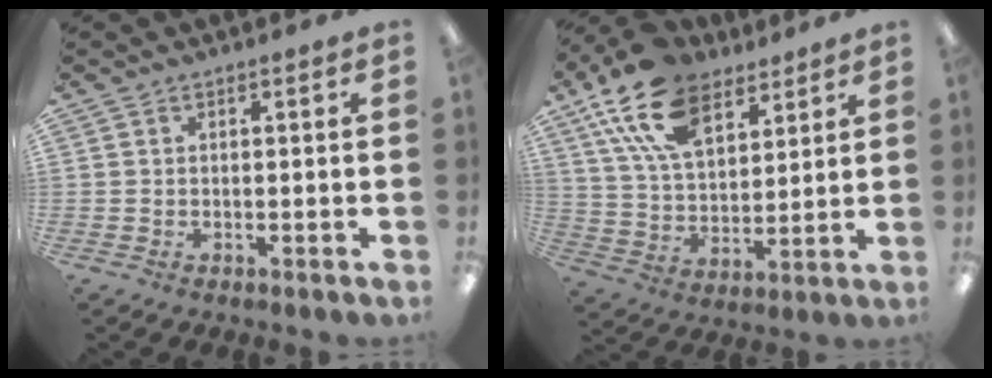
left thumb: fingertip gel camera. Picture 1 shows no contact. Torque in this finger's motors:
{"motor_torque": [0.18, 0.65, 1.66, -1.11, 0.52]}